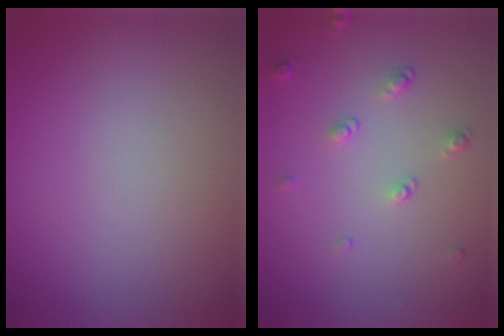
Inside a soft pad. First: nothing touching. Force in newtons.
{"total": 1.5, "press": 1.0, "slide": 1.1}